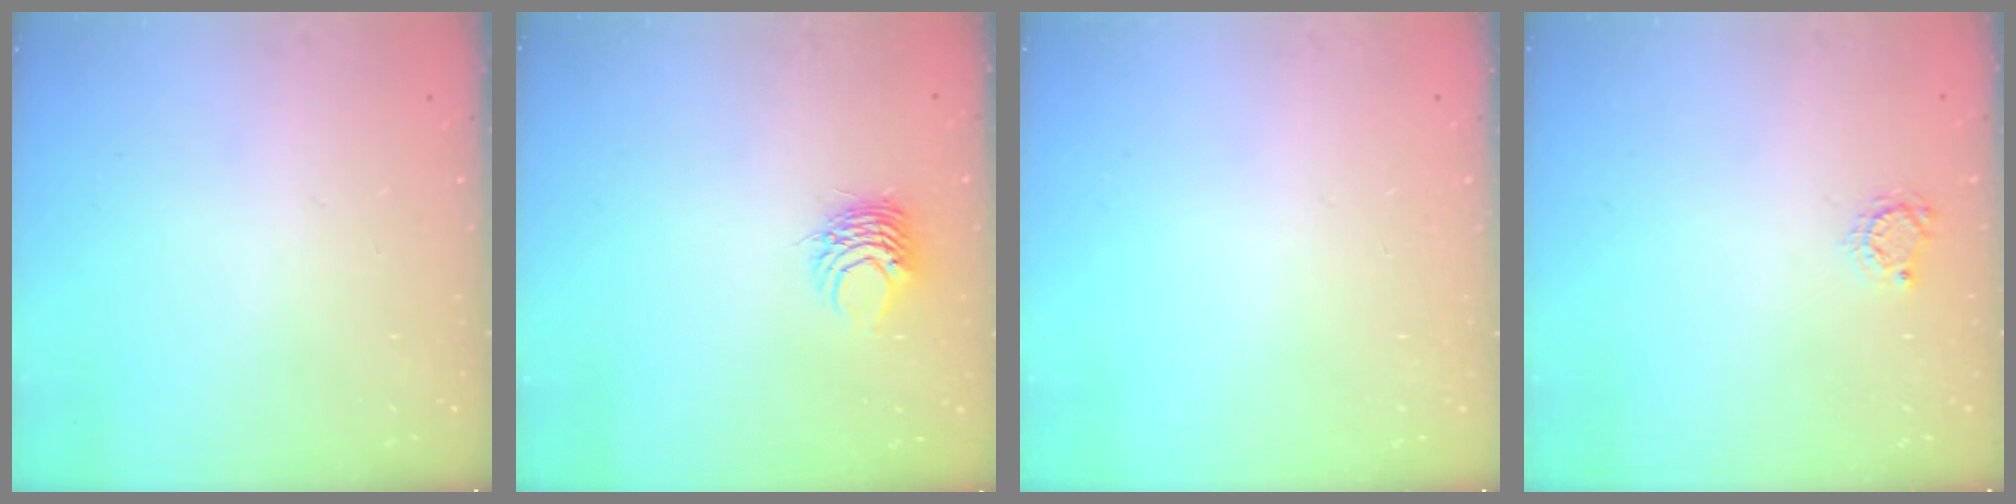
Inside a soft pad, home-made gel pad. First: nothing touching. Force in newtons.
{"total": 5.5, "press": 5.4, "slide": 0.4}
{"total": 0.0}
{"total": 3.6, "press": 3.5, "slide": 0.4}